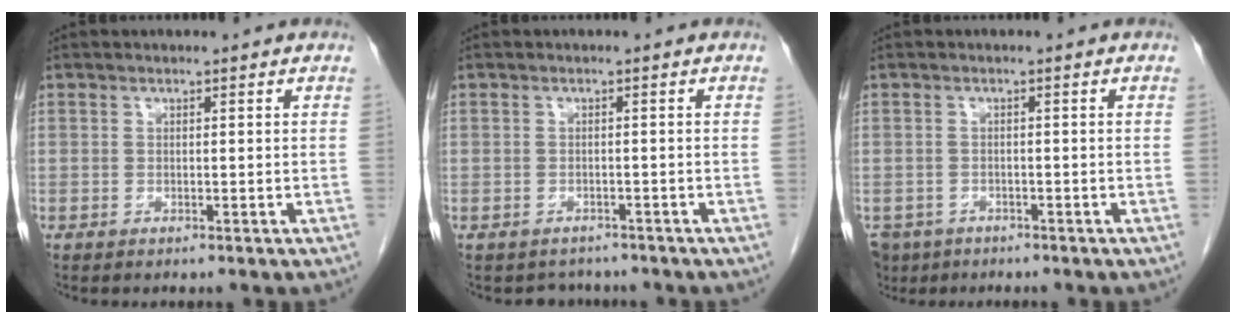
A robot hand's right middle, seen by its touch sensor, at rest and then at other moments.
{"total": 2.8, "force": [-2.4, 1.4, -0.1], "torque": [-0.003, 0.003, -0.034]}
{"total": 5.0, "force": [-3.6, 3.3, 0.8], "torque": [-0.018, -0.002, -0.062]}